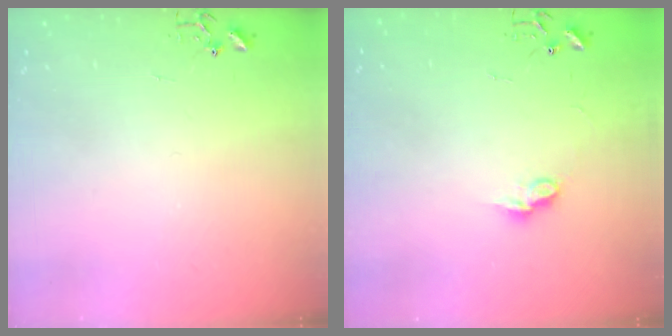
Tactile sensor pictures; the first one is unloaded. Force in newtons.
{"total": 7.2, "press": 7.2, "slide": 0.2}